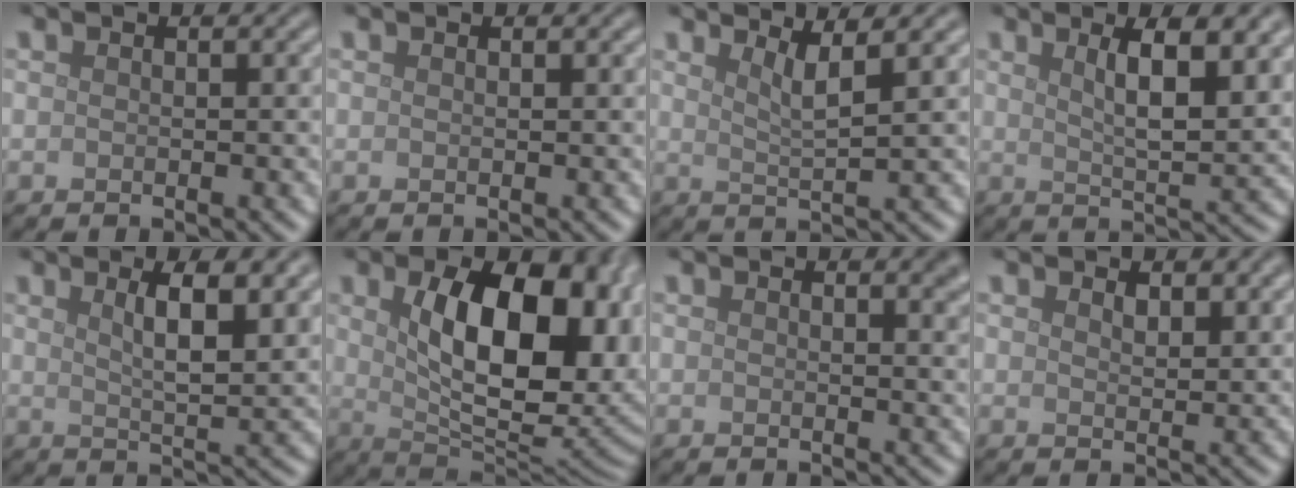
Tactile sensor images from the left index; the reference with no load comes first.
{"total": 0.0}
{"total": 2.7, "force": [1.8, 0.5, 2.0], "torque": [-0.025, -0.001, 0.030]}
{"total": 7.0, "force": [3.0, 2.0, 6.1], "torque": [-0.080, 0.003, 0.046]}
{"total": 6.2, "force": [2.7, 1.7, 5.4], "torque": [-0.072, 0.001, 0.041]}
{"total": 14.1, "force": [2.5, 7.5, 11.6], "torque": [-0.146, -0.008, 0.049]}
{"total": 2.7, "force": [1.5, 1.0, 2.0], "torque": [-0.008, 0.004, 0.019]}
{"total": 2.0, "force": [1.5, 0.8, 1.1], "torque": [-0.020, -0.003, 0.027]}